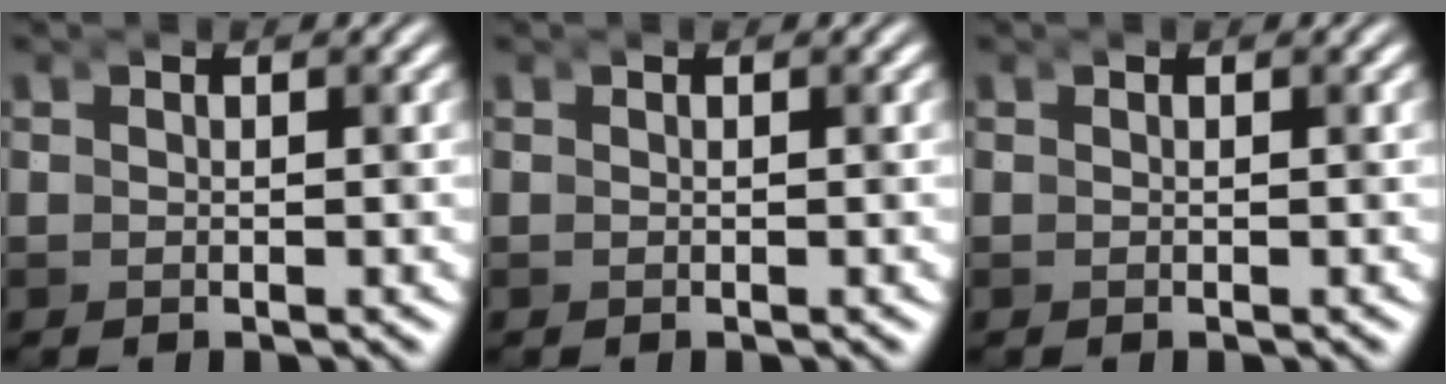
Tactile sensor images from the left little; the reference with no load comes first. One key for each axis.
{"total": 0.0}
{"total": 0.0}